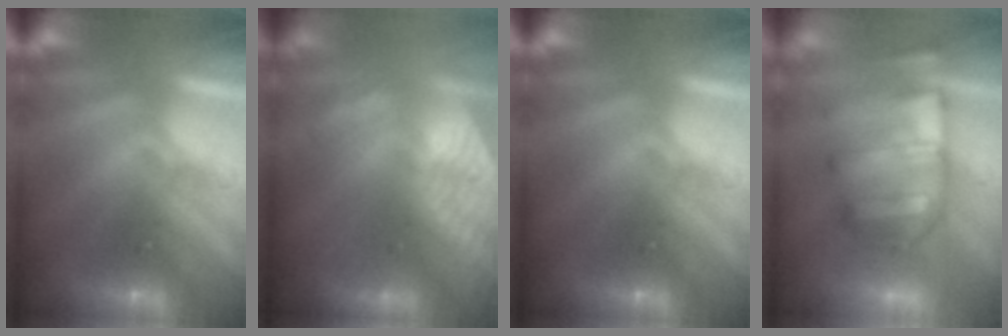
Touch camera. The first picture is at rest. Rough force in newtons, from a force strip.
{"total": 3.7}
{"total": 0.0}
{"total": 6.7}